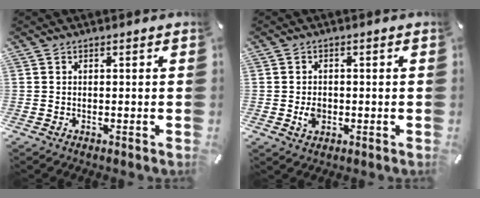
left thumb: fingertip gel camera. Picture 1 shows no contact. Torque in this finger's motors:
{"motor_torque": [0.01, 0.06, 0.14, -0.13, 0.01]}